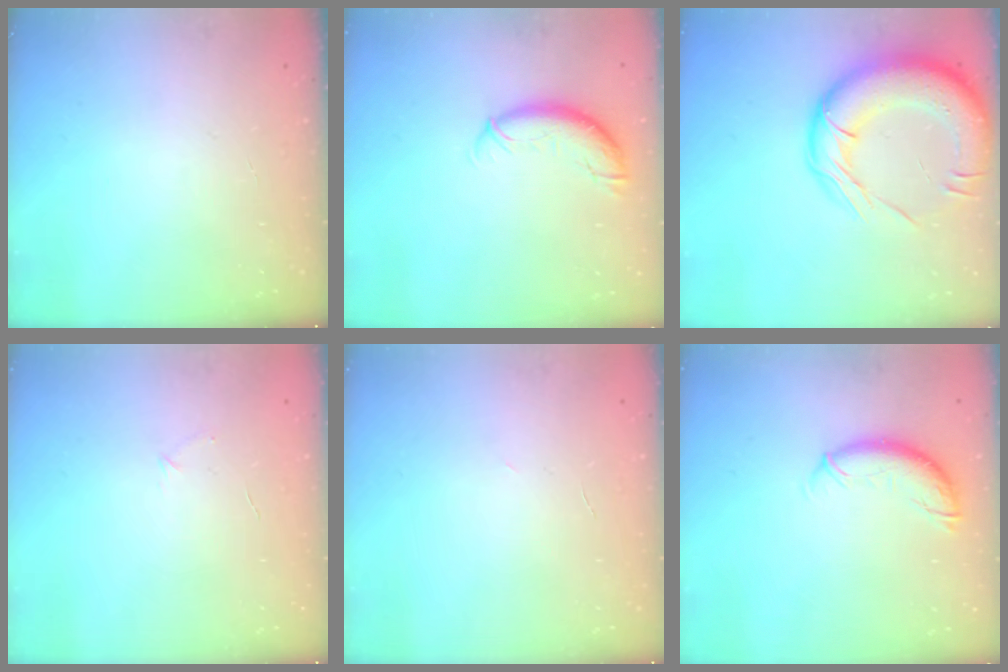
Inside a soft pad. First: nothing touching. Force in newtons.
{"total": 9.8, "press": 9.6, "slide": 1.9}
{"total": 22.4, "press": 21.9, "slide": 5.0}
{"total": 4.2, "press": 4.1, "slide": 0.8}
{"total": 1.8, "press": 1.7, "slide": 0.5}
{"total": 9.7, "press": 9.7, "slide": 0.7}